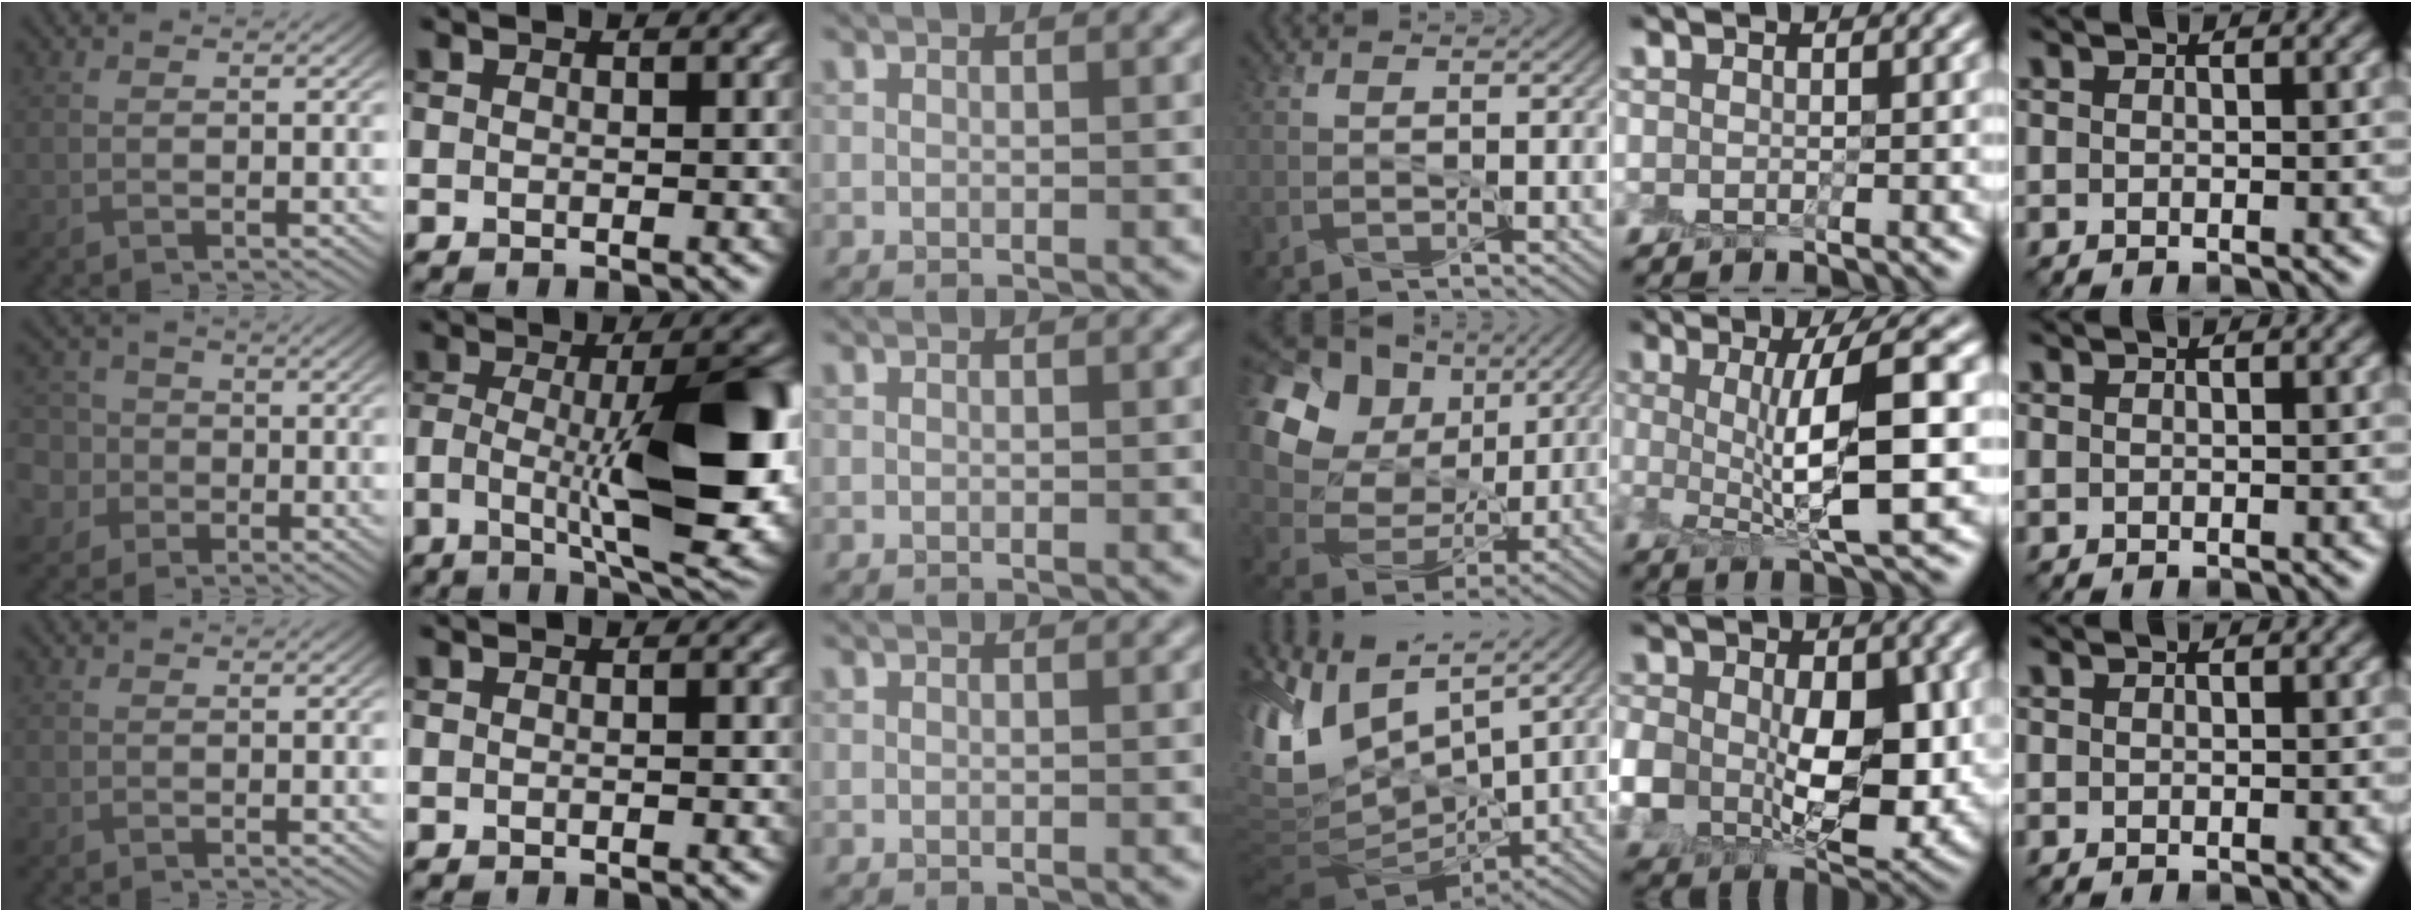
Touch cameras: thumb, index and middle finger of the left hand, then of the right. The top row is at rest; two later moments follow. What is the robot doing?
{"motion": "peel", "object": "small bumper sticker"}